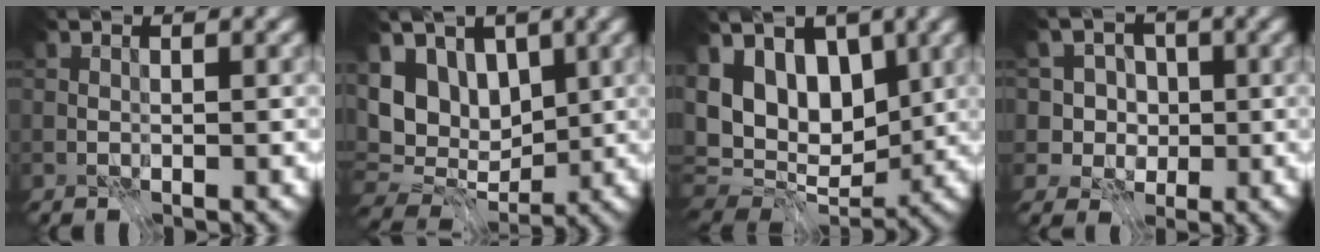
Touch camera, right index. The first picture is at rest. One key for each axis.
{"total": 6.9, "fx": 1.6, "fy": 4.7, "fz": 4.8, "tx": -0.074, "ty": 0.000, "tz": 0.012}
{"total": 10.7, "fx": 2.8, "fy": 7.0, "fz": 7.7, "tx": -0.136, "ty": 0.016, "tz": 0.035}
{"total": 4.6, "fx": 0.6, "fy": 4.3, "fz": 1.4, "tx": -0.005, "ty": 0.005, "tz": -0.003}